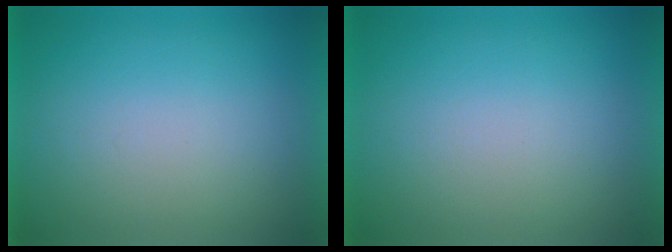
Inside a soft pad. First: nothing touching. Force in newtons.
{"total": 0.0}